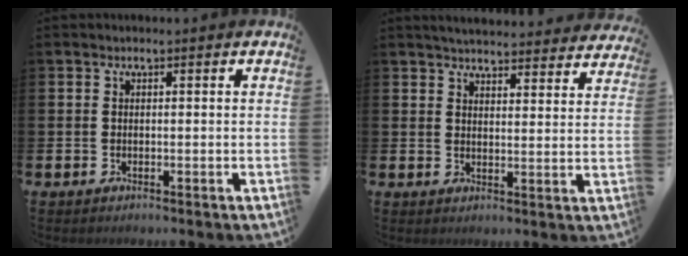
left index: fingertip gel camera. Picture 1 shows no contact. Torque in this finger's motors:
{"motor_torque": [0.91, -1.23, 0.54, 0.07]}